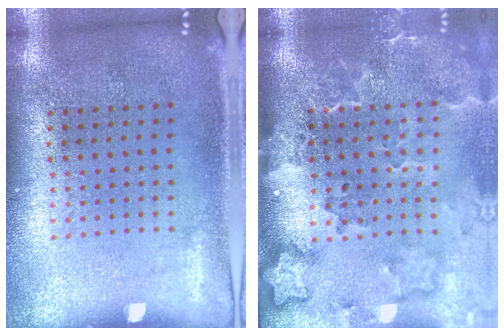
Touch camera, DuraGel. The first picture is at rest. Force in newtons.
{"total": 3.1, "press": 2.4, "slide": 2.0}